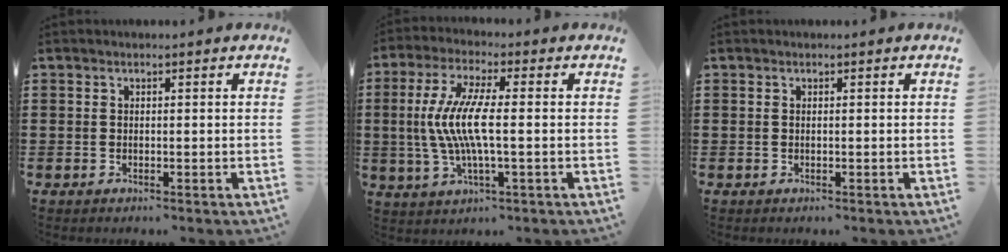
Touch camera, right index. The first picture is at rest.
{"total": 8.6, "force": [-0.6, 1.7, 8.4], "torque": [-0.192, -0.017, -0.023]}
{"total": 0.0}